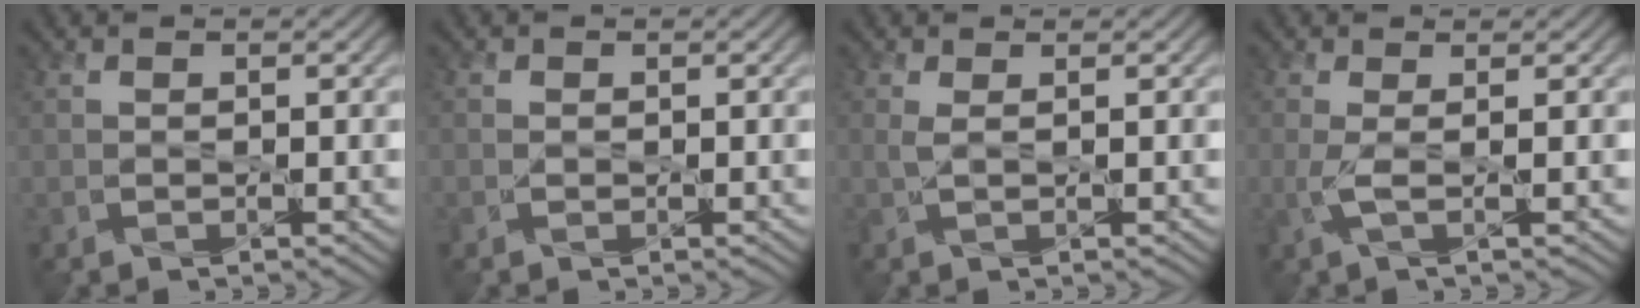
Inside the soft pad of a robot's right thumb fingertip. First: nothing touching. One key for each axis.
{"total": 0.6, "fx": -0.1, "fy": 0.6, "fz": 0.2, "tx": -0.004, "ty": -0.004, "tz": -0.003}
{"total": 1.2, "fx": 0.4, "fy": 0.3, "fz": 1.1, "tx": -0.033, "ty": 0.001, "tz": 0.007}
{"total": 2.1, "fx": 0.0, "fy": 0.3, "fz": 2.0, "tx": -0.052, "ty": 0.002, "tz": -0.004}